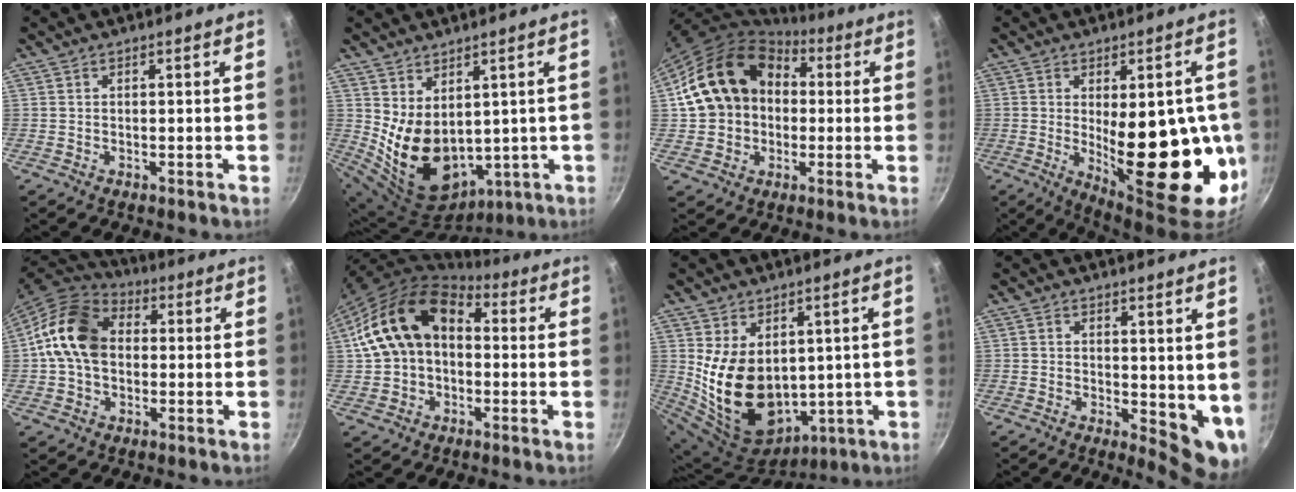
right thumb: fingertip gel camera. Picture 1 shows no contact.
{"total": 13.2, "force": [2.6, 9.2, 9.1], "torque": [-0.137, -0.036, 0.081]}
{"total": 17.7, "force": [2.6, 14.3, 10.1], "torque": [-0.155, 0.039, 0.042]}
{"total": 23.0, "force": [-2.2, 9.2, 20.9], "torque": [-0.241, -0.019, -0.010]}
{"total": 14.9, "force": [0.8, 11.0, 10.0], "torque": [-0.153, 0.025, -0.002]}
{"total": 16.1, "force": [1.6, 11.6, 11.0], "torque": [-0.167, 0.043, 0.019]}
{"total": 17.1, "force": [2.1, 12.1, 12.0], "torque": [-0.200, -0.030, 0.072]}
{"total": 7.5, "force": [1.4, 3.5, 6.5], "torque": [-0.070, -0.021, 0.023]}